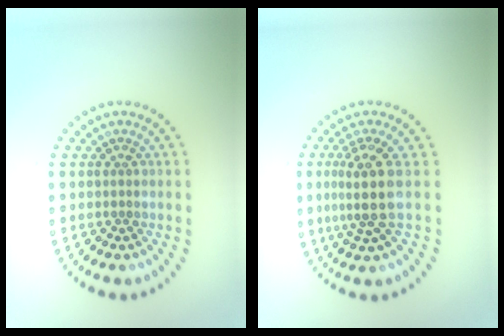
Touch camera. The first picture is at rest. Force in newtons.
{"total": 3.8, "press": 3.0, "slide": 2.4}